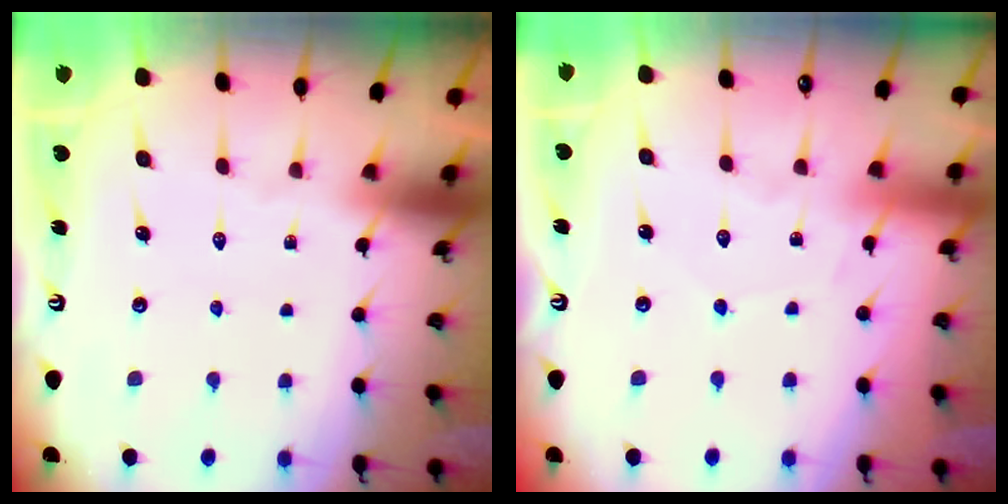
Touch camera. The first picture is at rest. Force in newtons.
{"total": 4.6, "press": 4.6, "slide": 0.6}